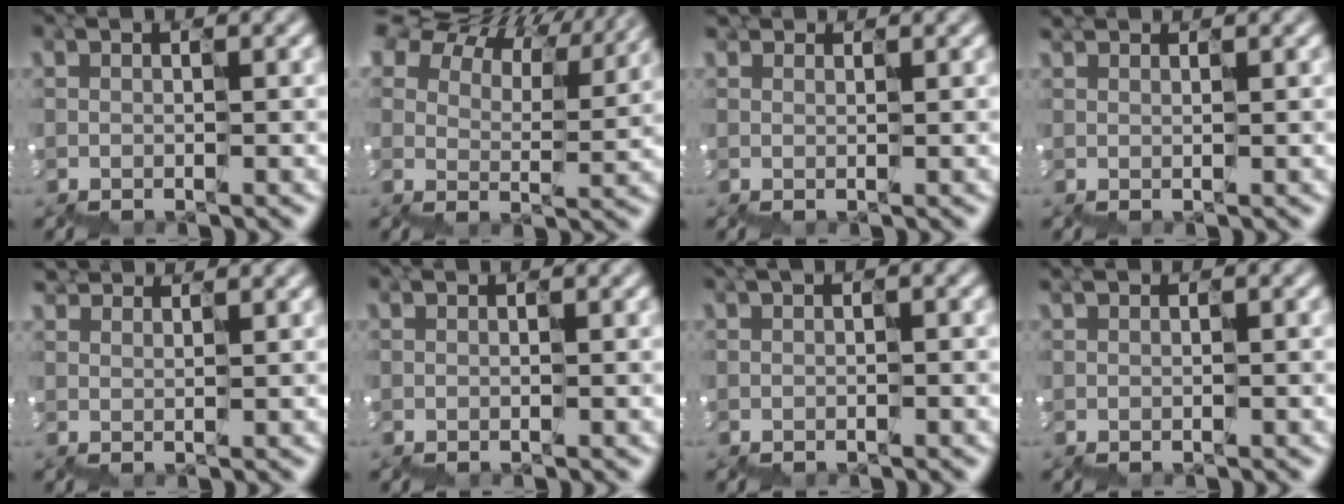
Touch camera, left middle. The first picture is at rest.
{"total": 11.8, "force": [10.2, 4.4, 4.0], "torque": [-0.102, 0.038, 0.165]}
{"total": 0.8, "force": [0.7, 0.2, -0.1], "torque": [0.005, 0.010, 0.010]}
{"total": 1.2, "force": [0.9, 0.6, 0.5], "torque": [-0.008, 0.015, 0.017]}
{"total": 2.1, "force": [2.1, 0.3, -0.2], "torque": [-0.004, 0.018, 0.036]}
{"total": 0.0}
{"total": 0.6, "force": [-0.5, 0.0, 0.4], "torque": [-0.012, -0.003, -0.002]}
{"total": 0.0}